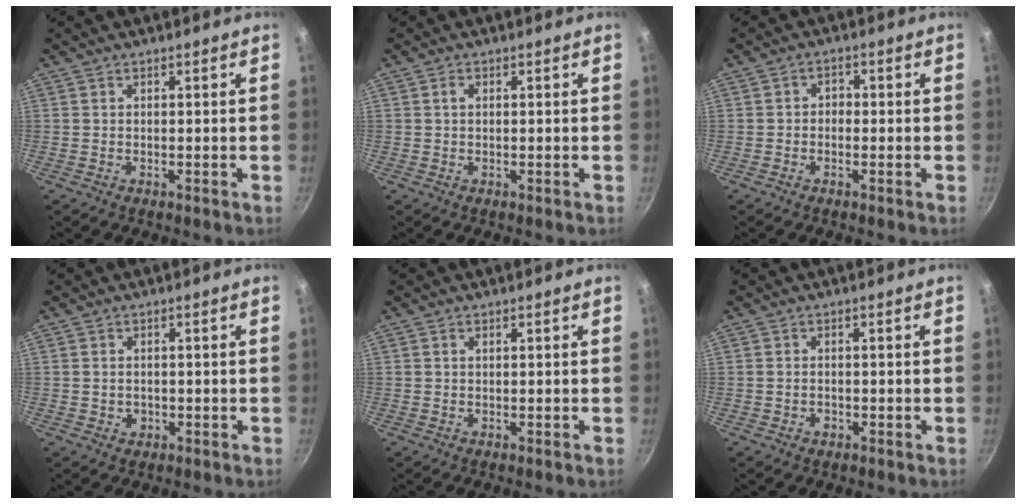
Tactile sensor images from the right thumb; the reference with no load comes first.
{"total": 1.0, "force": [0.2, 0.7, 0.6], "torque": [-0.010, 0.005, 0.002]}
{"total": 1.9, "force": [-0.7, 1.6, 0.9], "torque": [-0.006, 0.012, -0.018]}
{"total": 1.8, "force": [-0.2, 1.6, 0.9], "torque": [-0.012, 0.002, -0.002]}
{"total": 0.6, "force": [0.3, 0.3, 0.4], "torque": [-0.007, 0.002, 0.005]}
{"total": 1.3, "force": [-0.5, 1.0, 0.7], "torque": [-0.011, 0.002, -0.007]}